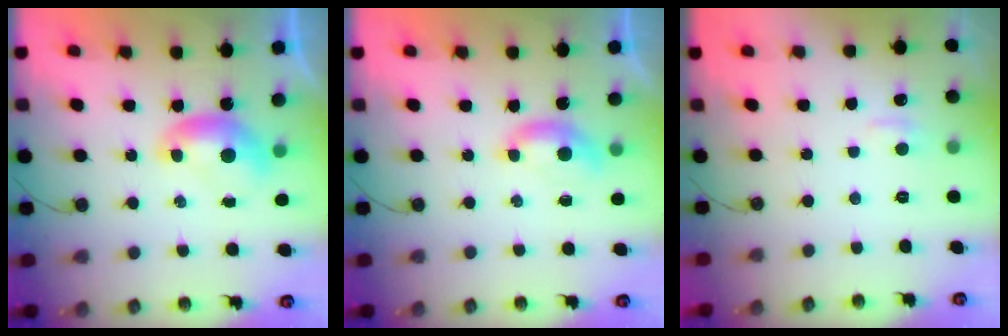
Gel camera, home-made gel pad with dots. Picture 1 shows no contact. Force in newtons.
{"total": 1.6, "press": 1.4, "slide": 0.6}
{"total": 1.4, "press": 1.3, "slide": 0.7}